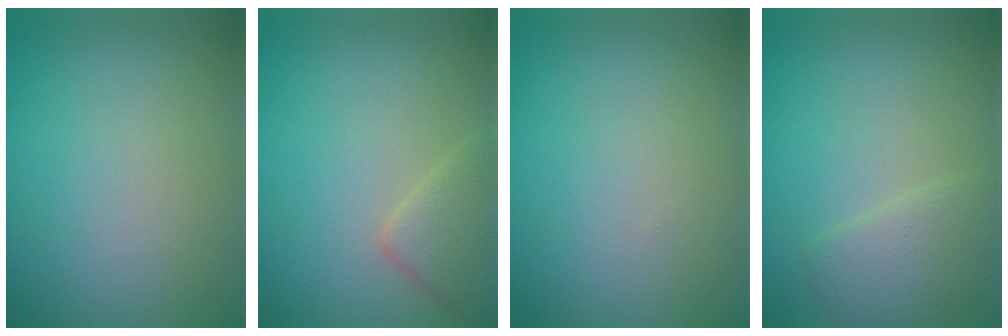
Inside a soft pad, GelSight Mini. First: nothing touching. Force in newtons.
{"total": 2.6, "press": 2.6, "slide": 0.1}
{"total": 0.0}
{"total": 2.6, "press": 2.6, "slide": 0.2}